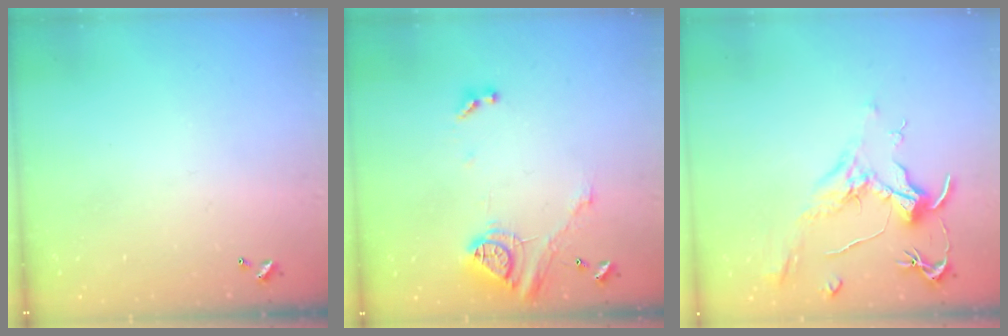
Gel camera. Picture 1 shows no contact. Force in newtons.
{"total": 14.1, "press": 14.0, "slide": 1.6}
{"total": 2.1, "press": 2.0, "slide": 0.8}